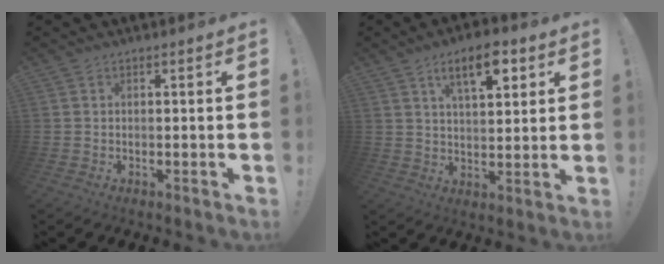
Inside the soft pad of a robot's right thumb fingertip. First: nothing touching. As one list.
[{"total": 10.6, "force": [5.4, 4.2, 8.1], "torque": [-0.121, -0.014, 0.089]}]